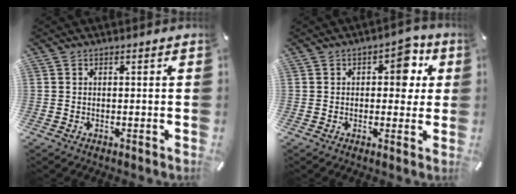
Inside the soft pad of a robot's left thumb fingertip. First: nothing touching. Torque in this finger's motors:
{"motor_torque": [-0.24, 0.48, 0.76, 0.03, 0.16]}